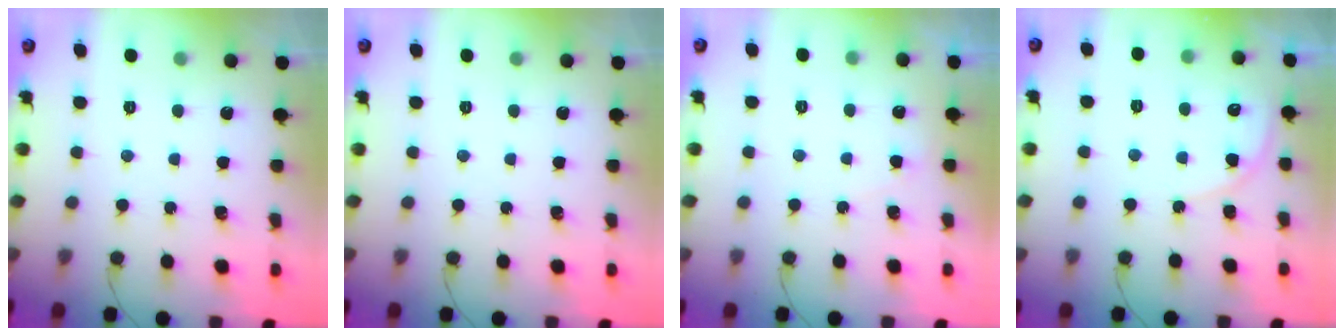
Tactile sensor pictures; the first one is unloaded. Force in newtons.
{"total": 0.0}
{"total": 2.7, "press": 2.7, "slide": 0.2}
{"total": 5.6, "press": 5.6, "slide": 0.3}